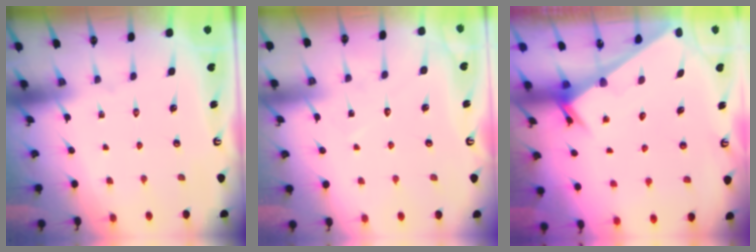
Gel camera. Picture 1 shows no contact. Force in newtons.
{"total": 5.9, "press": 5.9, "slide": 0.2}
{"total": 2.6, "press": 2.6, "slide": 0.1}